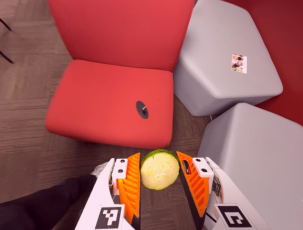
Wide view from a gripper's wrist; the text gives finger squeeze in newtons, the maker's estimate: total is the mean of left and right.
{"total": 8.1, "left": 8.4, "right": 7.8}